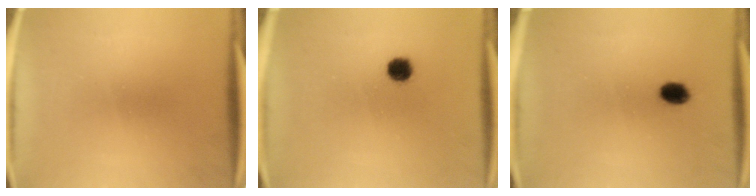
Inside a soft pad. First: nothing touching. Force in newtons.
{"total": 3.7}
{"total": 3.3}